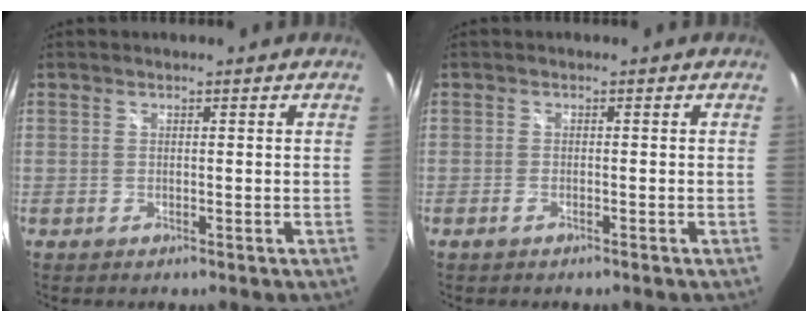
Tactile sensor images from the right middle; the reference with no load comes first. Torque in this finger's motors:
{"motor_torque": [-0.15, -0.16, -0.01, -0.01]}